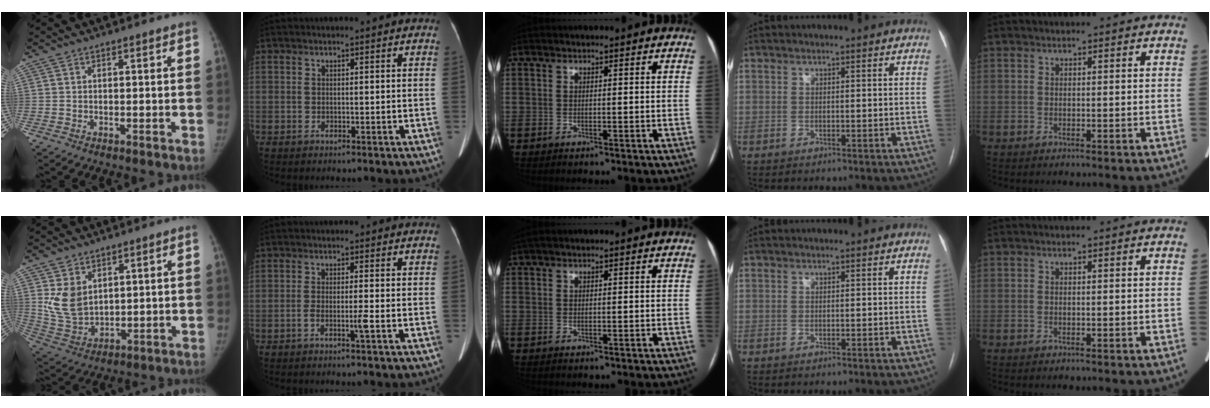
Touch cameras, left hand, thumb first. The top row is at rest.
{"thumb": {"total": 8.8, "force": [3.0, 6.3, 5.3], "torque": [-0.081, -0.022, 0.080]}, "index": {"total": 1.8, "force": [-0.9, -0.4, 1.5], "torque": [-0.029, -0.002, -0.018]}, "middle": {"total": 2.1, "force": [1.6, 0.3, 1.3], "torque": [-0.029, 0.028, 0.030]}}